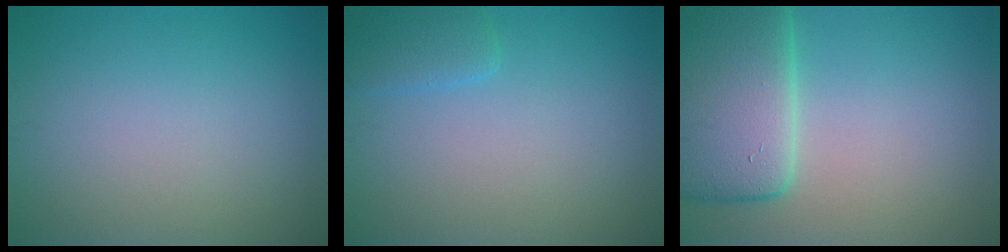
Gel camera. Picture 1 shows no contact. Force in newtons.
{"total": 1.9, "press": 1.8, "slide": 0.3}
{"total": 9.0, "press": 8.9, "slide": 0.6}